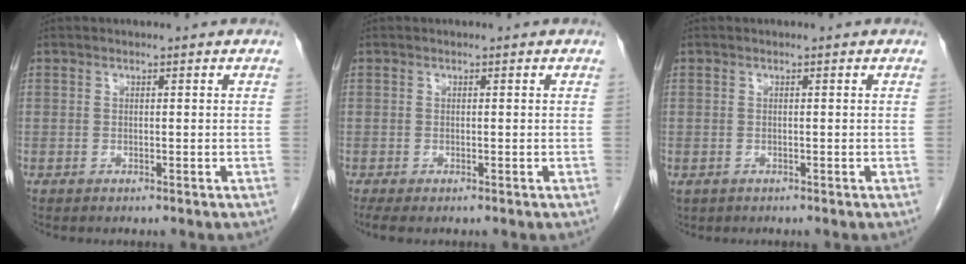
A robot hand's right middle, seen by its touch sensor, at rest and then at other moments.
{"total": 1.9, "force": [-1.4, 0.5, 1.3], "torque": [-0.024, -0.010, -0.020]}
{"total": 0.9, "force": [-0.4, 0.8, 0.3], "torque": [-0.010, 0.002, 0.001]}